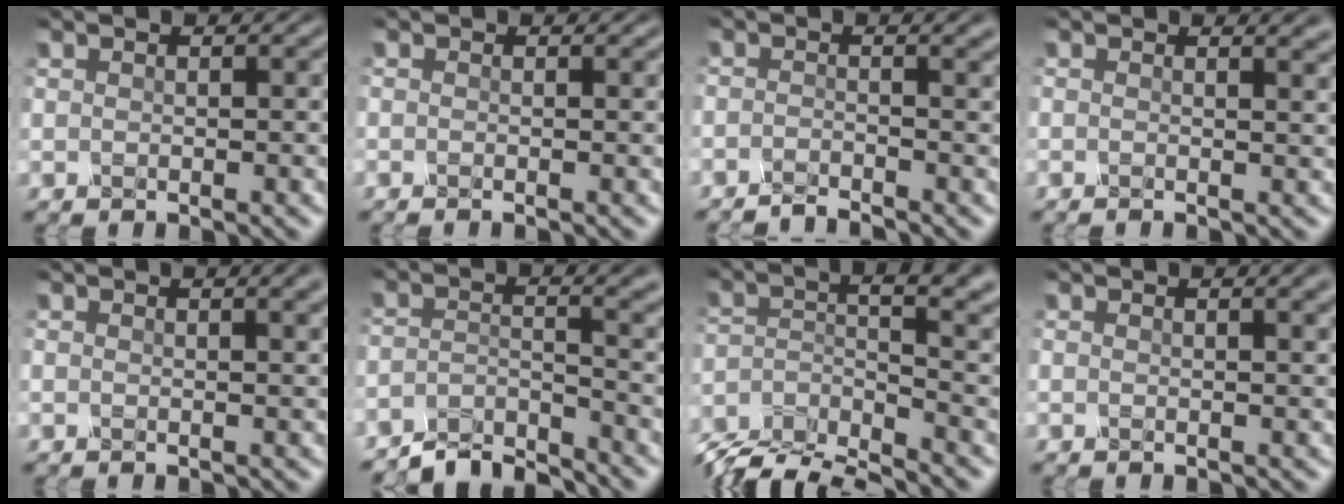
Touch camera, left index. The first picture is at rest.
{"total": 0.6, "force": [-0.5, 0.1, 0.3], "torque": [0.002, -0.010, -0.009]}
{"total": 2.3, "force": [-2.0, 0.4, 1.1], "torque": [-0.003, -0.005, -0.046]}
{"total": 3.4, "force": [1.0, 1.8, 2.7], "torque": [-0.001, 0.023, -0.020]}
{"total": 4.6, "force": [2.5, 2.2, 3.3], "torque": [-0.006, 0.030, -0.001]}
{"total": 4.3, "force": [-4.2, 0.7, 1.0], "torque": [-0.009, -0.001, -0.089]}
{"total": 9.1, "force": [-7.1, 2.4, 5.2], "torque": [-0.075, -0.006, -0.137]}
{"total": 4.0, "force": [2.2, 1.8, 2.8], "torque": [-0.003, 0.020, 0.002]}